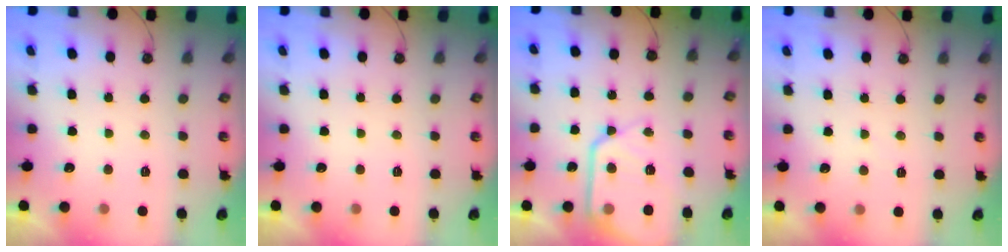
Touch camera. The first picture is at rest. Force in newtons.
{"total": 0.0}
{"total": 15.7, "press": 15.6, "slide": 1.3}
{"total": 1.8, "press": 1.8, "slide": 0.4}